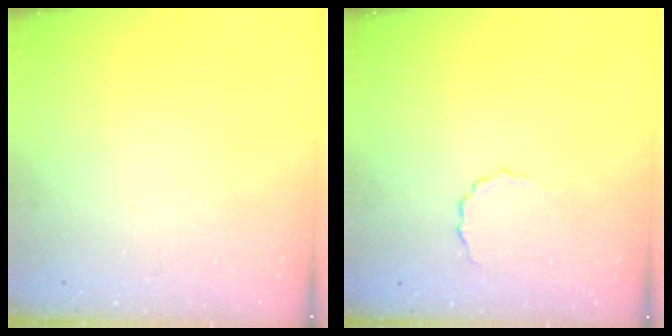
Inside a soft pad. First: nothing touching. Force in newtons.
{"total": 2.9, "press": 2.7, "slide": 0.9}